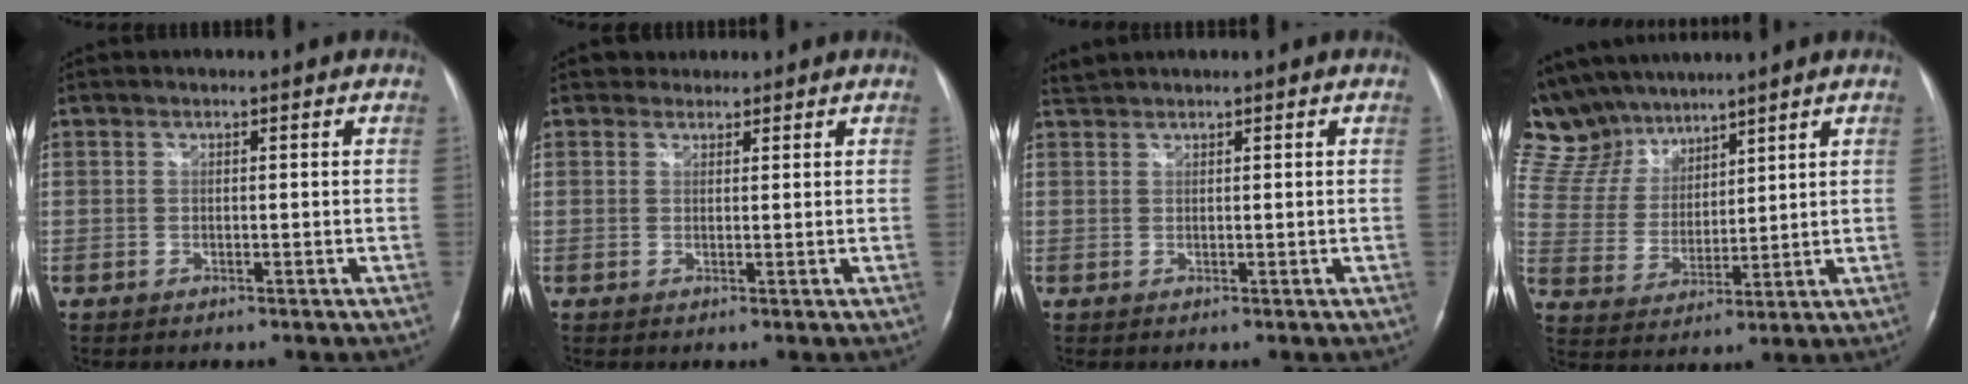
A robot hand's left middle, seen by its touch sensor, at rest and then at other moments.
{"total": 1.7, "force": [1.3, 1.0, -0.4], "torque": [0.010, 0.010, 0.016]}
{"total": 1.3, "force": [1.2, -0.2, -0.2], "torque": [-0.004, 0.014, 0.032]}
{"total": 12.5, "force": [11.0, 5.3, 3.0], "torque": [-0.076, 0.027, 0.221]}